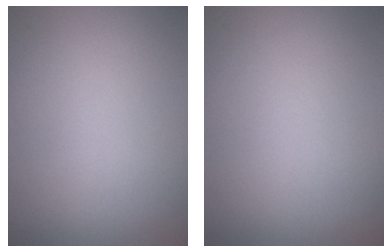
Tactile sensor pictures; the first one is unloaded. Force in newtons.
{"total": 0.0}